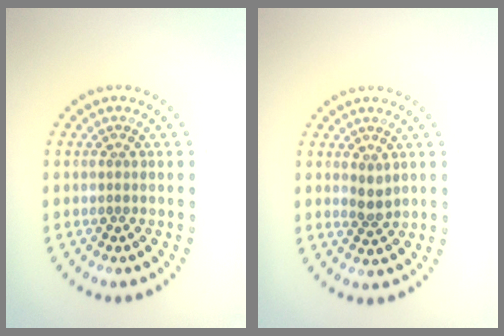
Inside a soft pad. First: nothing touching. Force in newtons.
{"total": 1.4, "press": 1.3, "slide": 0.6}